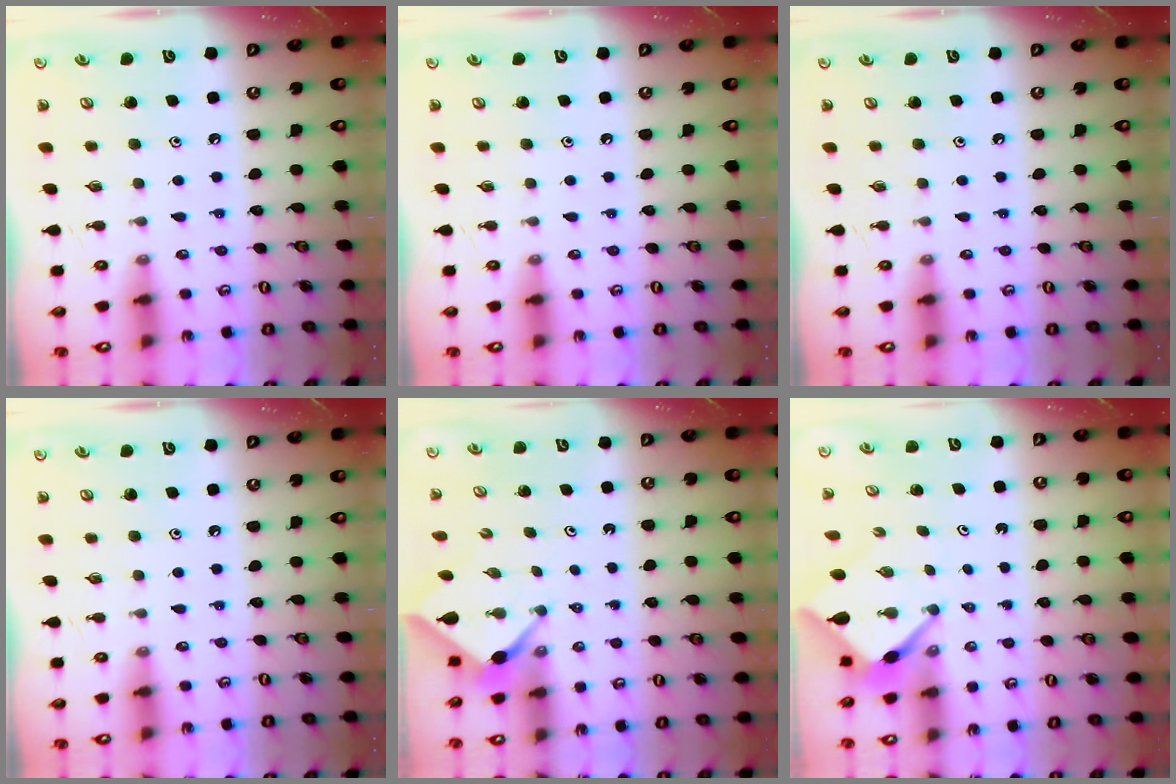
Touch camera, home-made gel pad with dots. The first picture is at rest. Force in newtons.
{"total": 0.0}
{"total": 0.0}
{"total": 0.0}
{"total": 2.4, "press": 2.4, "slide": 0.3}
{"total": 3.5, "press": 3.5, "slide": 0.1}